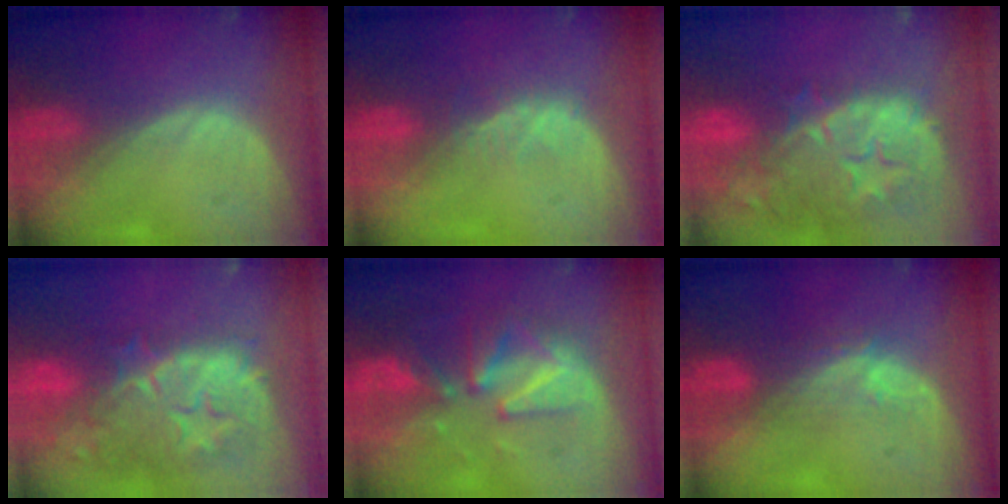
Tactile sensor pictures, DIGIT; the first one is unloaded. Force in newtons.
{"total": 3.1, "press": 2.7, "slide": 1.5}
{"total": 15.0, "press": 11.9, "slide": 9.0}
{"total": 12.7, "press": 11.4, "slide": 5.6}
{"total": 9.7, "press": 8.6, "slide": 4.4}
{"total": 4.0, "press": 3.7, "slide": 1.6}